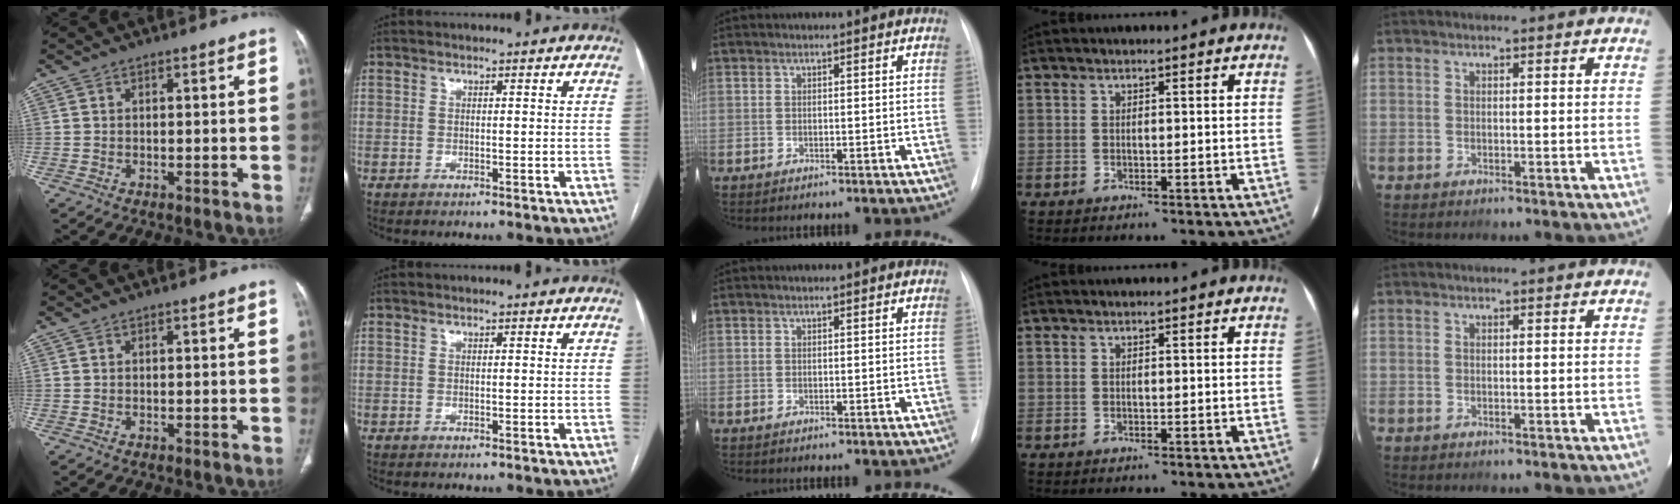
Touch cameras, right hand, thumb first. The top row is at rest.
{}